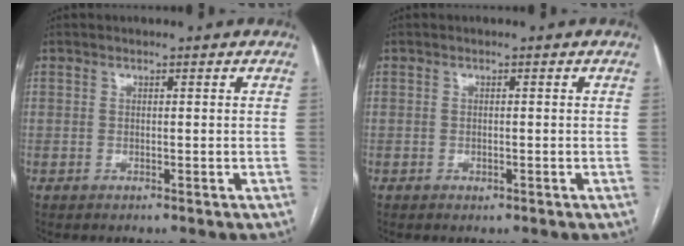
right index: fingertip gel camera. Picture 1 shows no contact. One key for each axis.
{"total": 0.6, "fx": -0.3, "fy": 0.4, "fz": 0.3, "tx": -0.005, "ty": 0.001, "tz": -0.003}